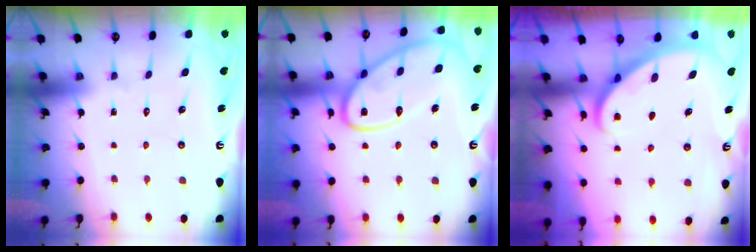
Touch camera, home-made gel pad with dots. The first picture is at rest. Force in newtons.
{"total": 17.1, "press": 17.1, "slide": 1.5}
{"total": 2.8, "press": 2.8, "slide": 0.2}